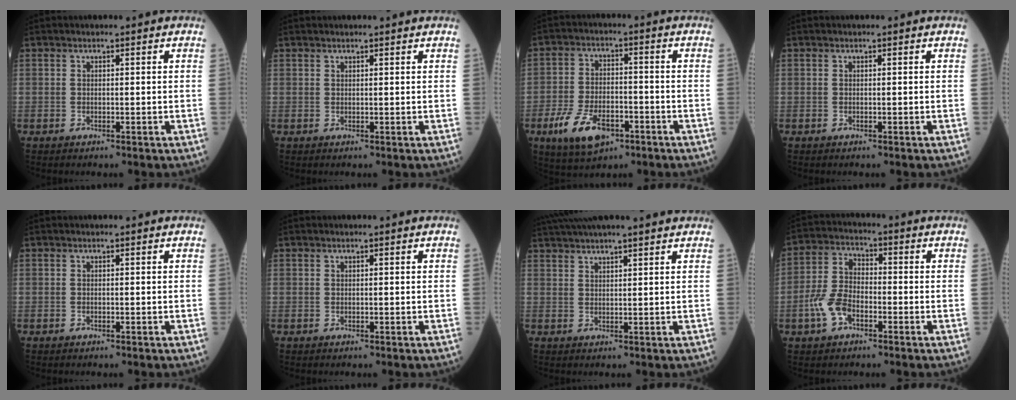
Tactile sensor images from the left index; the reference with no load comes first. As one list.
[{"total": 1.6, "force": [1.6, 0.0, 0.3], "torque": [-0.007, 0.014, 0.023]}, {"total": 9.6, "force": [-5.1, 4.8, 6.6], "torque": [-0.136, -0.008, -0.088]}, {"total": 0.0}, {"total": 0.0}, {"total": 0.0}, {"total": 11.2, "force": [9.8, 0.3, 5.3], "torque": [-0.095, 0.036, 0.140]}, {"total": 7.0, "force": [-2.9, 4.0, 4.9], "torque": [-0.117, 0.007, -0.065]}]